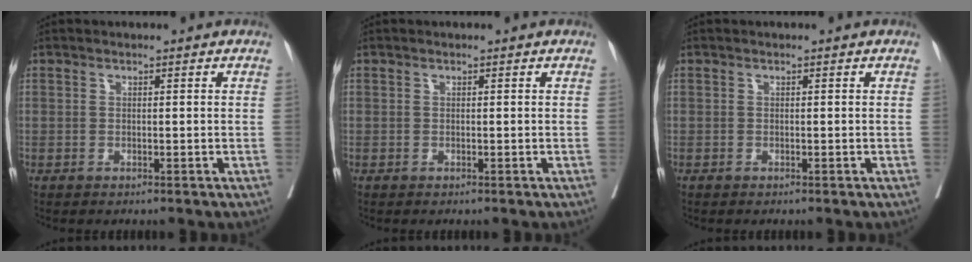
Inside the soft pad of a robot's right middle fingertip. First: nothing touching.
{"total": 0.0}
{"total": 0.0}